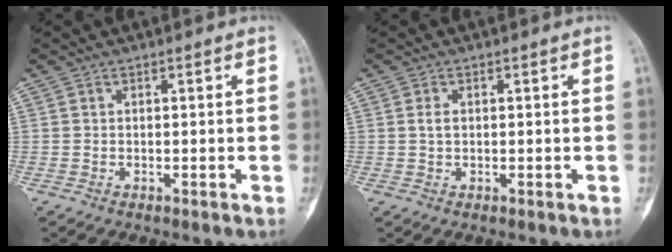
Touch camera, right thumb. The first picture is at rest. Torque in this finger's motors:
{"motor_torque": [0.19, 0.16, 0.07, -0.06, 0.16]}